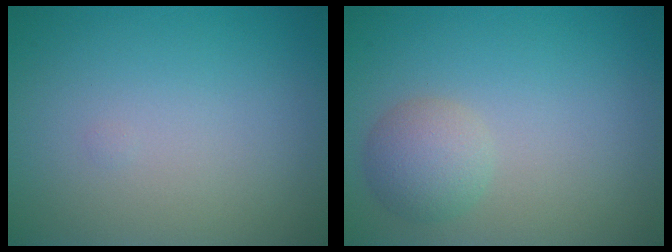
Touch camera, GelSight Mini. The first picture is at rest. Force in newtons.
{"total": 2.7, "press": 2.7, "slide": 0.1}